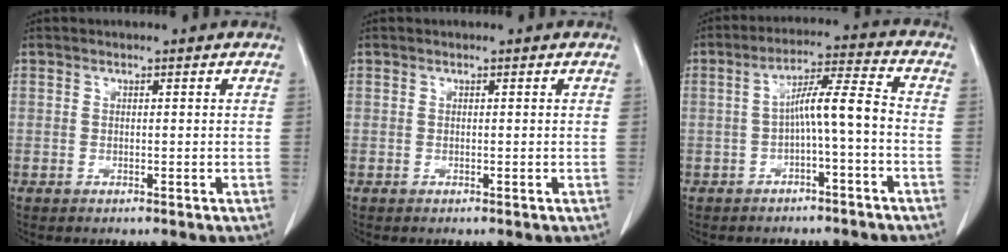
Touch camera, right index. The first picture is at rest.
{"total": 0.0}
{"total": 6.9, "force": [-1.5, 0.1, 6.7], "torque": [-0.115, 0.028, -0.024]}